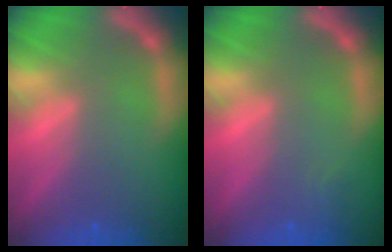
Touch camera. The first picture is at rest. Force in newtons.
{"total": 0.9}